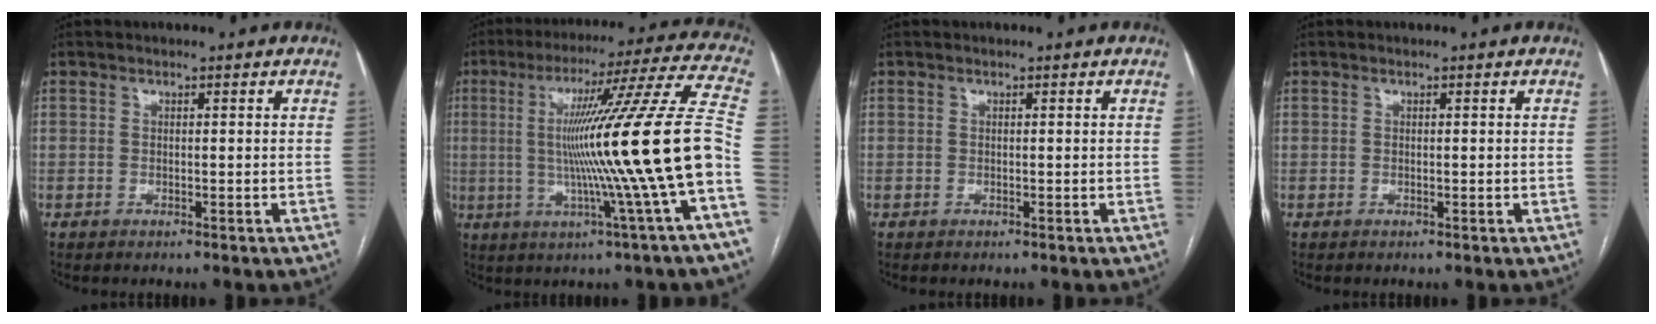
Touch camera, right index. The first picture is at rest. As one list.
[{"total": 21.4, "force": [-2.2, -2.8, 21.1], "torque": [-0.308, -0.003, -0.053]}, {"total": 0.0}, {"total": 0.0}]